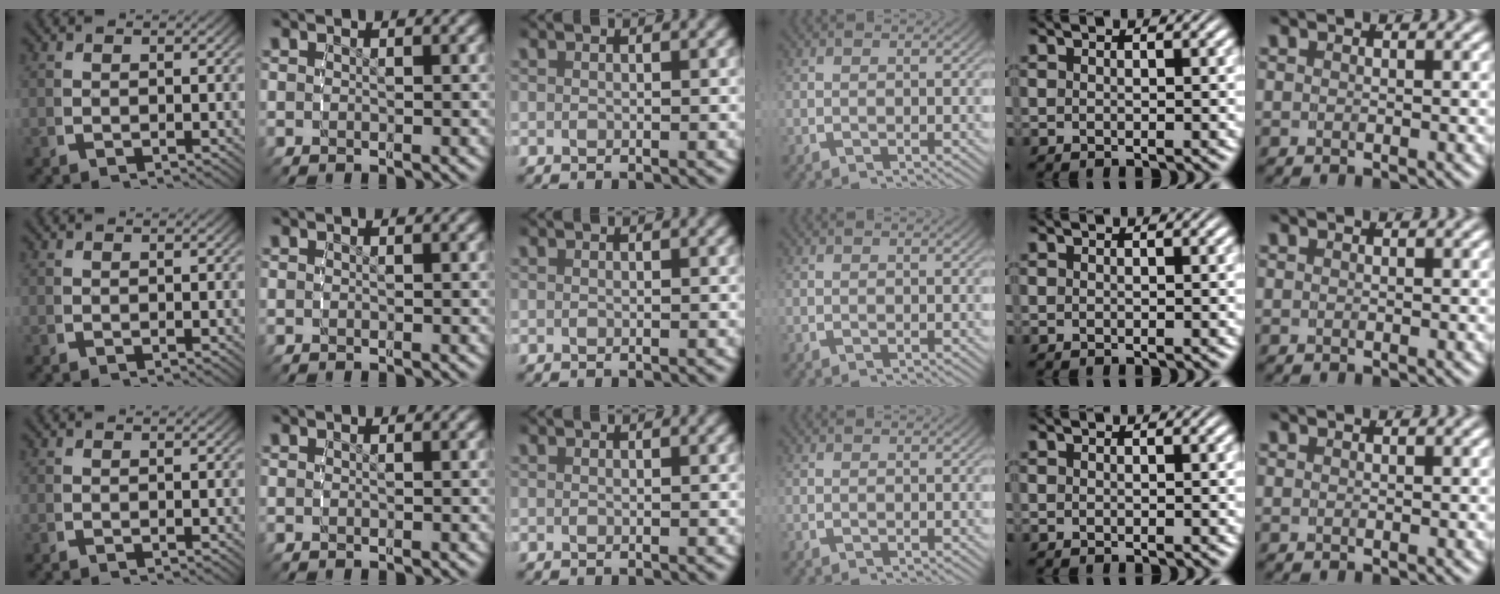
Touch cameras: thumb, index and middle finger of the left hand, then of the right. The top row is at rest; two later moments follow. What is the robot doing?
{"motion": "reach", "object": "paper towel"}